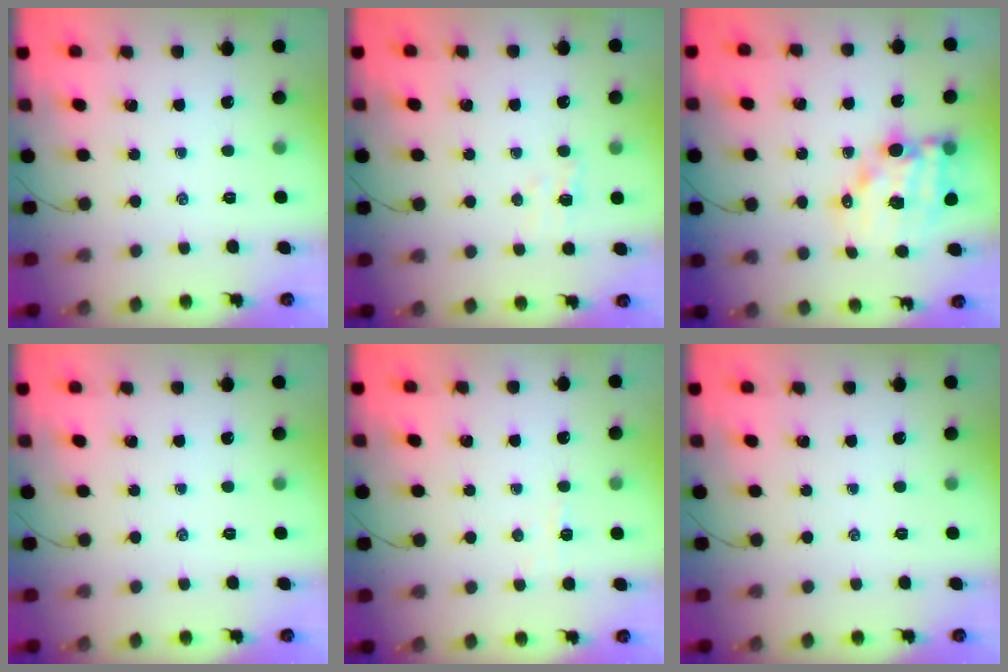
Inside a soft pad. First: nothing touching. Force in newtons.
{"total": 3.4, "press": 3.3, "slide": 1.0}
{"total": 13.3, "press": 12.8, "slide": 3.4}
{"total": 0.0}
{"total": 2.8, "press": 2.7, "slide": 0.9}
{"total": 0.0}